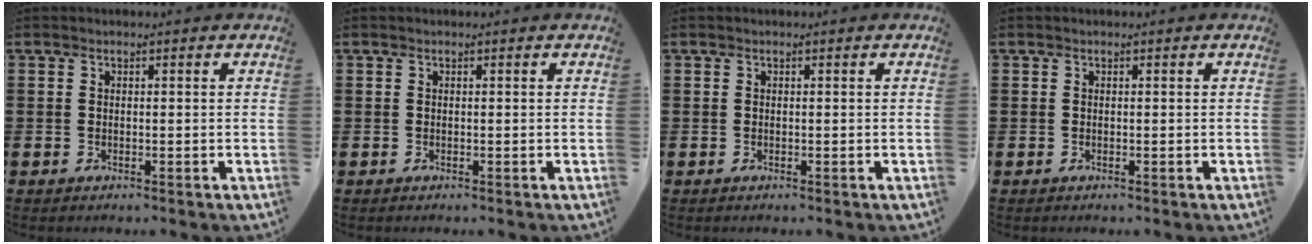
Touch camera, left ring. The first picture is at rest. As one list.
[{"total": 0.0}, {"total": 0.0}, {"total": 0.0}]